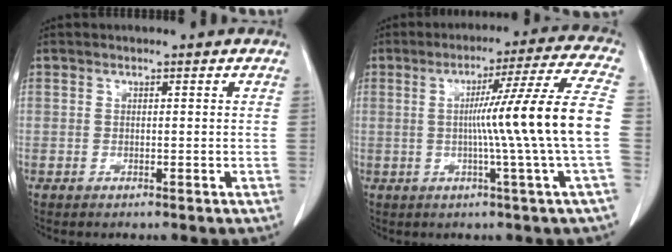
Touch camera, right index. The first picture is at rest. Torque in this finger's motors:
{"motor_torque": [1.32, -0.46, 0.71, 0.18]}